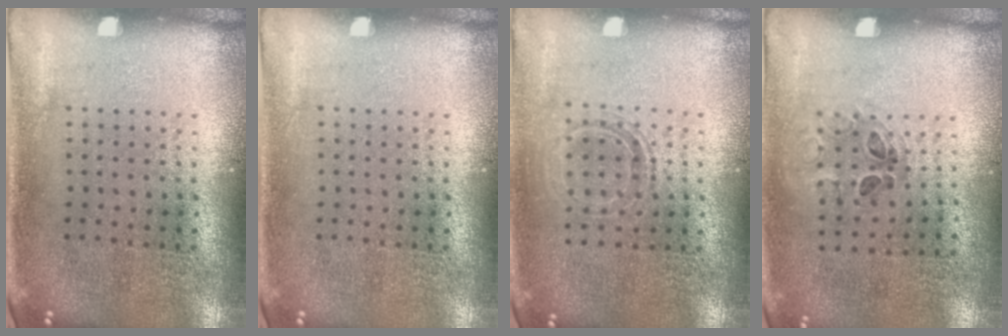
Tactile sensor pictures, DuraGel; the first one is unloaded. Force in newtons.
{"total": 0.0}
{"total": 1.2, "press": 1.1, "slide": 0.6}
{"total": 1.1, "press": 0.6, "slide": 0.9}